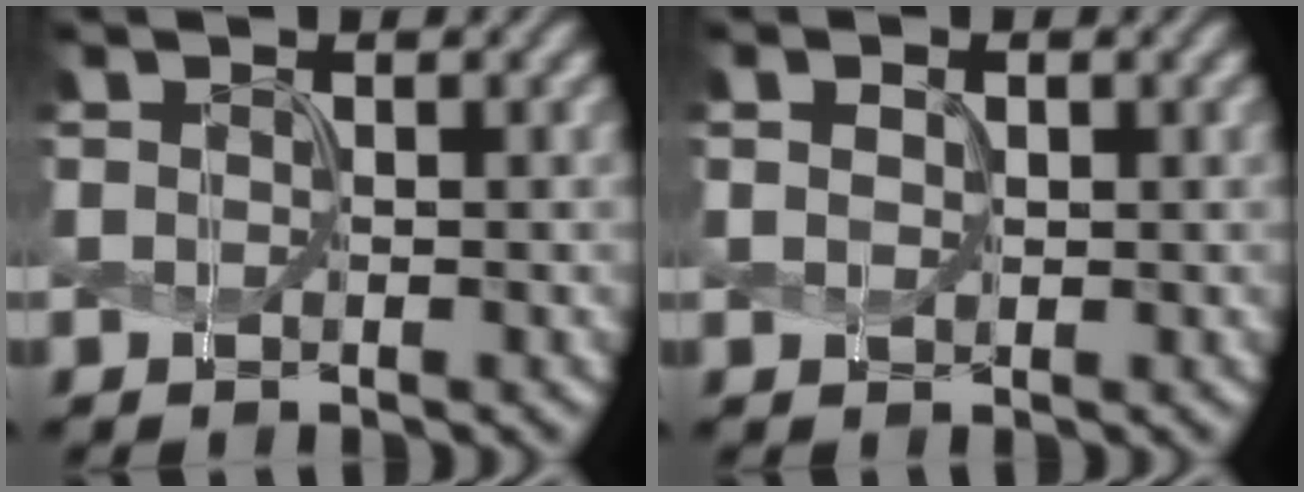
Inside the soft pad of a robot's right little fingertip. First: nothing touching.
{"total": 0.8, "force": [0.1, 0.5, 0.6], "torque": [-0.015, 0.000, 0.011]}